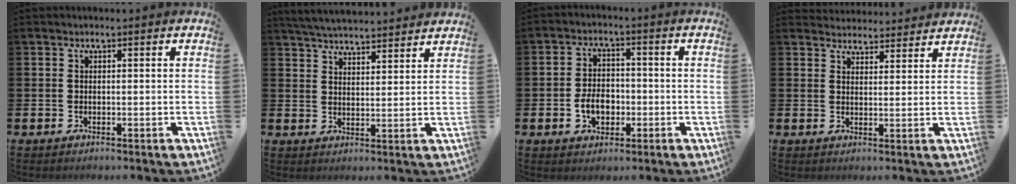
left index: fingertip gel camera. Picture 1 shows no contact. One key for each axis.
{"total": 5.0, "fx": 5.0, "fy": 0.2, "fz": 0.4, "tx": -0.019, "ty": -0.030, "tz": 0.088}
{"total": 4.5, "fx": -1.2, "fy": 3.2, "fz": 3.0, "tx": -0.045, "ty": 0.003, "tz": -0.027}
{"total": 3.7, "fx": 3.6, "fy": 0.8, "fz": -0.2, "tx": -0.003, "ty": -0.019, "tz": 0.067}